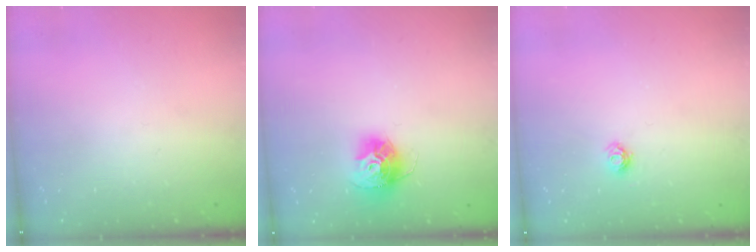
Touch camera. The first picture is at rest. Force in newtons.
{"total": 13.5, "press": 13.4, "slide": 1.2}
{"total": 5.8, "press": 5.8, "slide": 0.3}